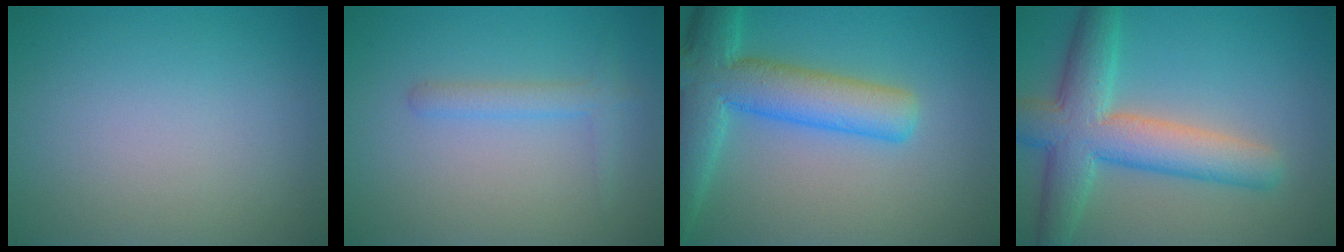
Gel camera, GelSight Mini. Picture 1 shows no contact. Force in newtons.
{"total": 1.7, "press": 1.7, "slide": 0.1}
{"total": 8.1, "press": 8.1, "slide": 0.4}
{"total": 7.7, "press": 7.7, "slide": 0.4}